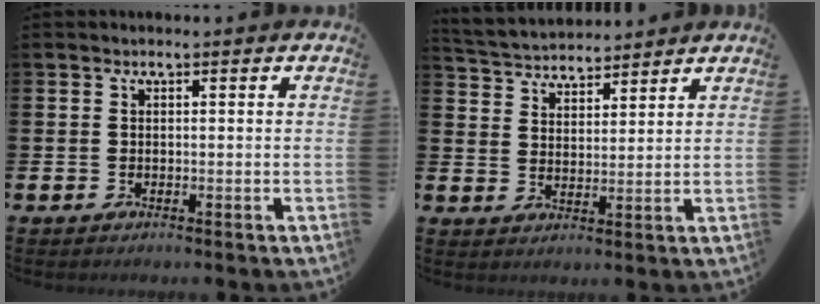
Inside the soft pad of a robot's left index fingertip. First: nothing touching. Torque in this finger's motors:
{"motor_torque": [0.17, -0.18, 0.15, 0.05]}